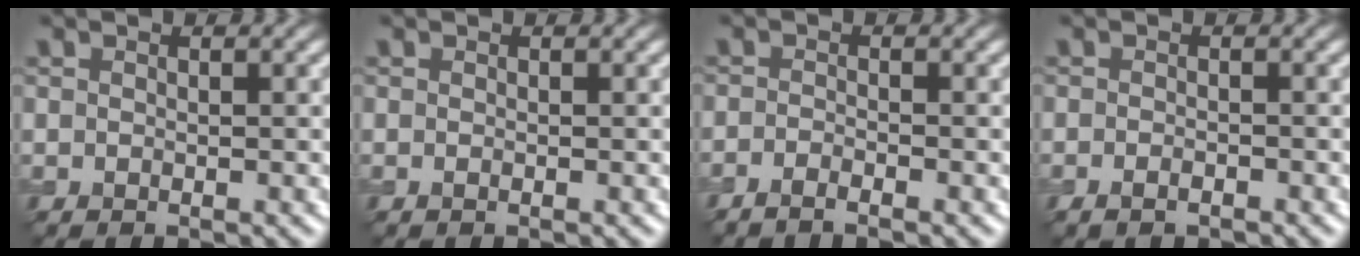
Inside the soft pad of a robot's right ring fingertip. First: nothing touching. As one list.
[{"total": 0.0}, {"total": 1.3, "force": [-1.2, -0.2, 0.3], "torque": [-0.009, -0.005, -0.028]}, {"total": 0.8, "force": [-0.8, 0.3, 0.3], "torque": [-0.003, -0.002, -0.016]}]